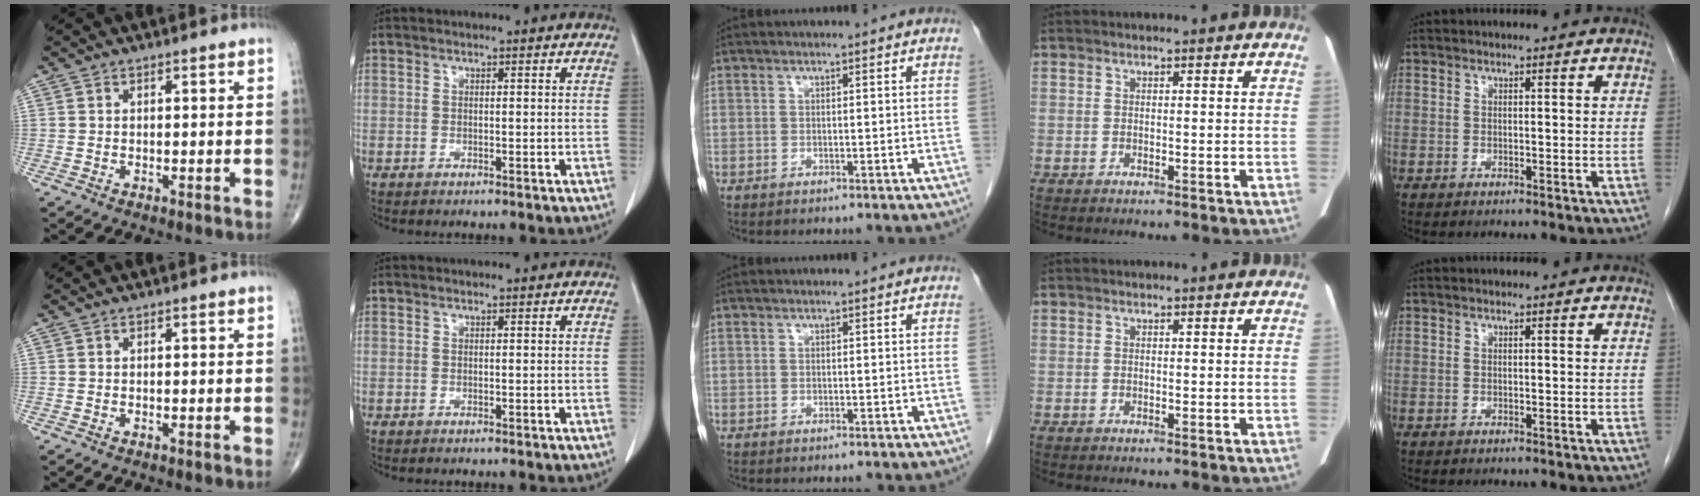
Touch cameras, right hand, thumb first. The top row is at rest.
{}